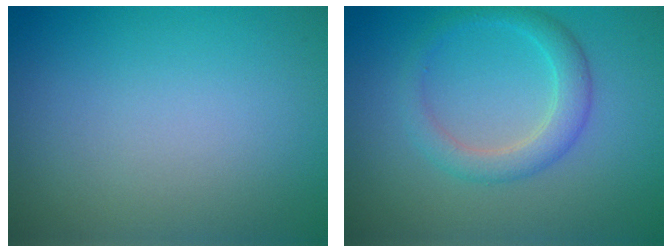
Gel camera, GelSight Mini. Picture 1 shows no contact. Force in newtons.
{"total": 2.8, "press": 2.8, "slide": 0.1}